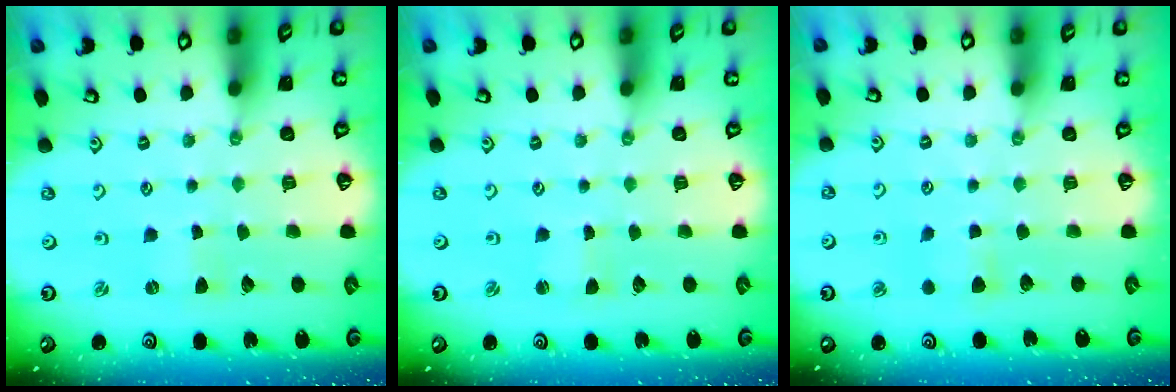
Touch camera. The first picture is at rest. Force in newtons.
{"total": 0.7, "press": 0.7, "slide": 0.0}
{"total": 4.8, "press": 4.7, "slide": 0.8}